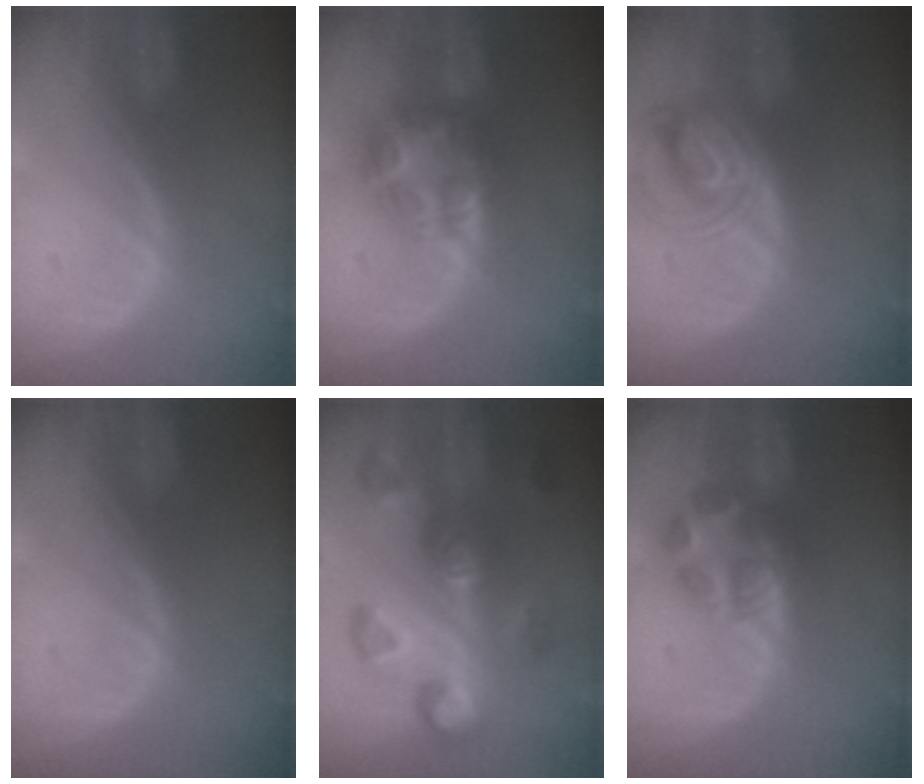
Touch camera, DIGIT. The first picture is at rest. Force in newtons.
{"total": 7.7, "press": 6.7, "slide": 3.7}
{"total": 7.8, "press": 6.8, "slide": 3.7}
{"total": 0.0}
{"total": 10.0, "press": 9.8, "slide": 2.1}
{"total": 5.6, "press": 5.5, "slide": 1.0}